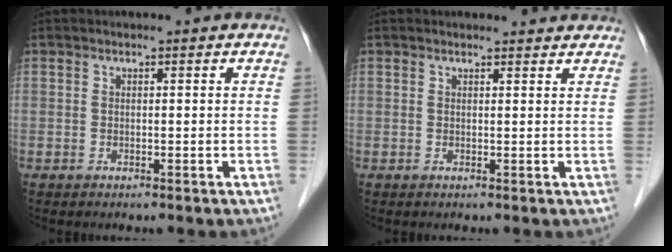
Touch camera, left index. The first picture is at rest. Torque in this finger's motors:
{"motor_torque": [0.88, -1.24, 0.03, -0.01]}